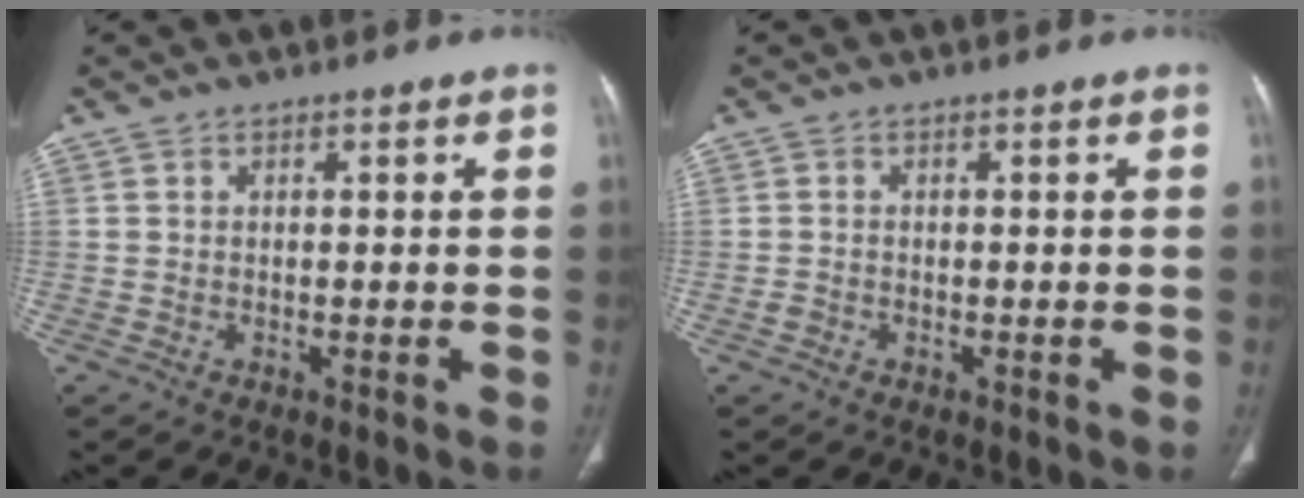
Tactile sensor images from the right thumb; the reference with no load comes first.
{"total": 1.2, "force": [-0.4, 1.0, 0.4], "torque": [-0.010, 0.003, -0.009]}